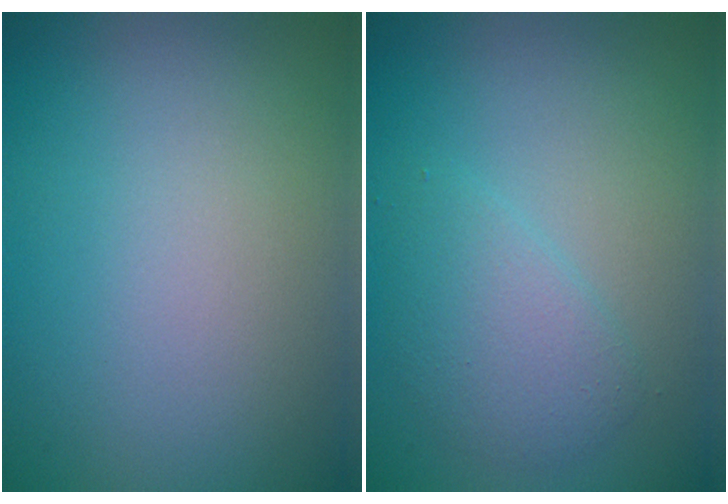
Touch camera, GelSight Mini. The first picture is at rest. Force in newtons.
{"total": 2.6, "press": 2.6, "slide": 0.3}